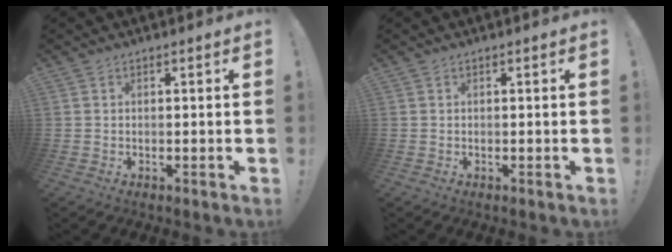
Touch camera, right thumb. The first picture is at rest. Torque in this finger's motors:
{"motor_torque": [0.00, 0.00, -0.03, 0.04, 0.00]}